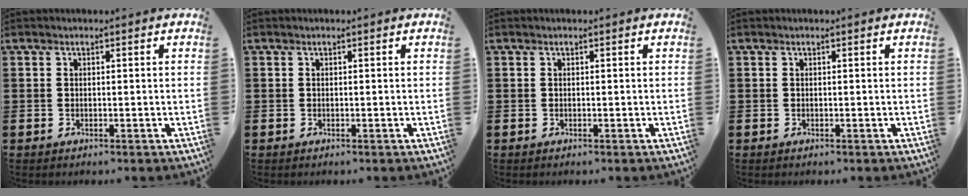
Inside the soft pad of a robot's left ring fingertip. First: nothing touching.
{"total": 0.0}
{"total": 0.0}
{"total": 0.0}